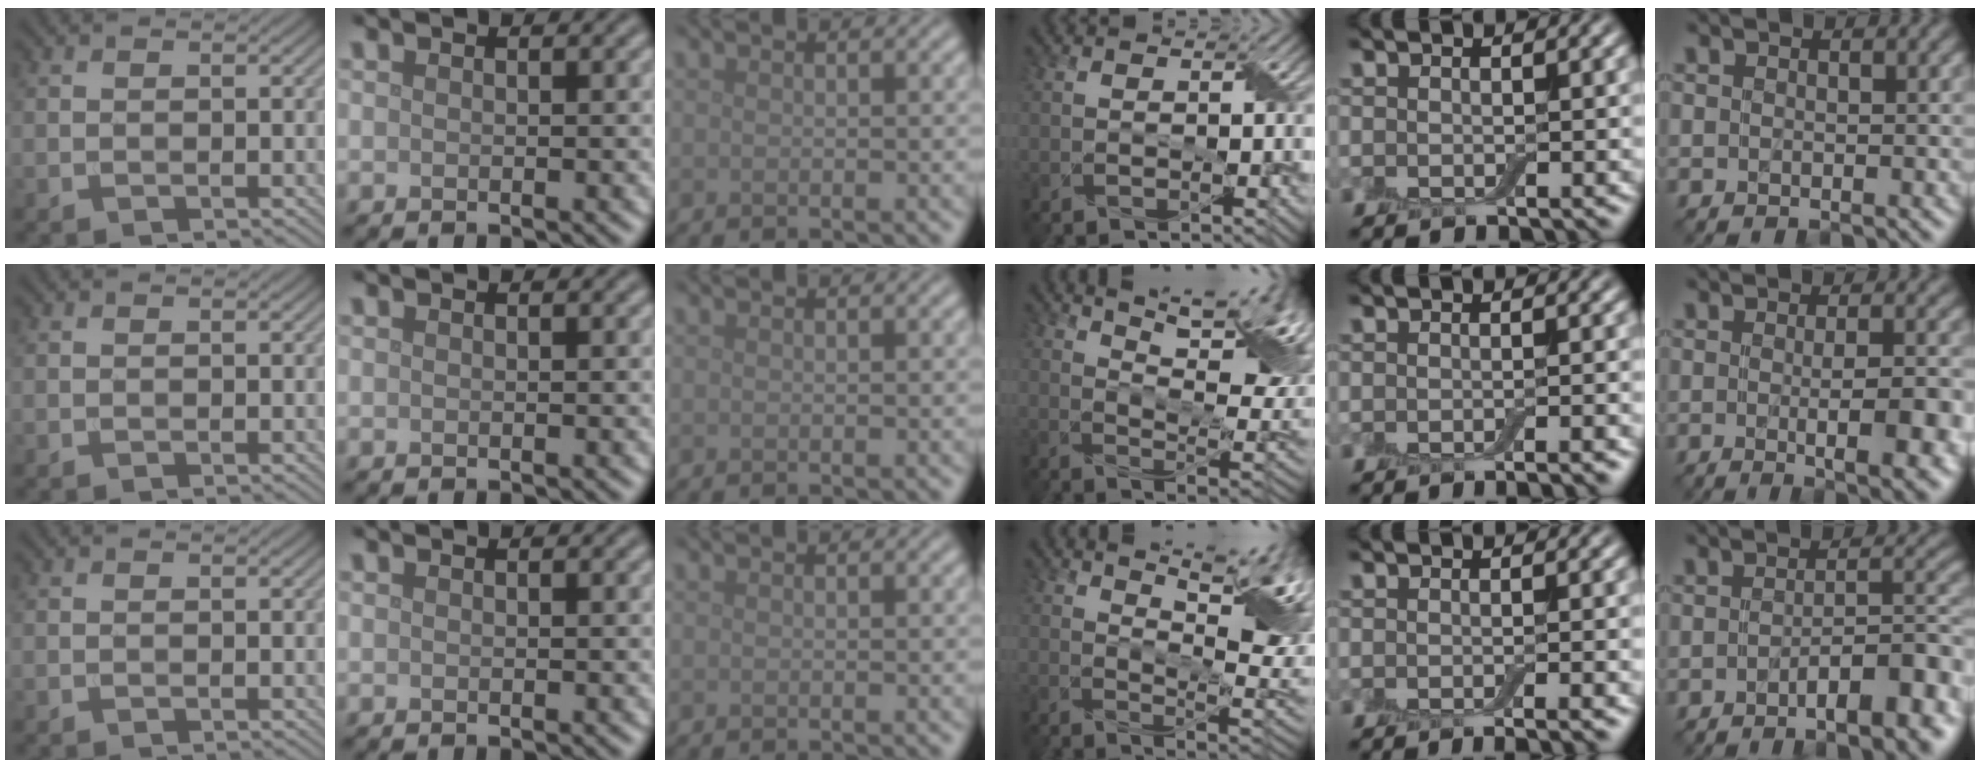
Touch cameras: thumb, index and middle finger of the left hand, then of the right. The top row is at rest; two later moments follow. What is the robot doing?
{"motion": "wrap", "object": "adhesive wrap"}